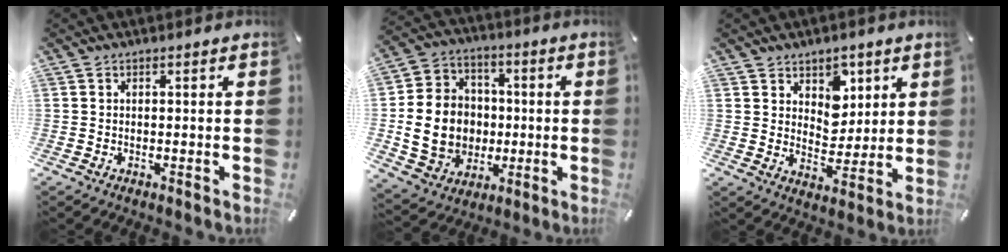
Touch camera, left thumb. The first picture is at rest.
{"total": 15.1, "force": [-1.8, 13.5, 6.7], "torque": [-0.136, 0.015, -0.021]}
{"total": 7.2, "force": [4.0, 5.9, 1.2], "torque": [-0.013, -0.031, 0.073]}